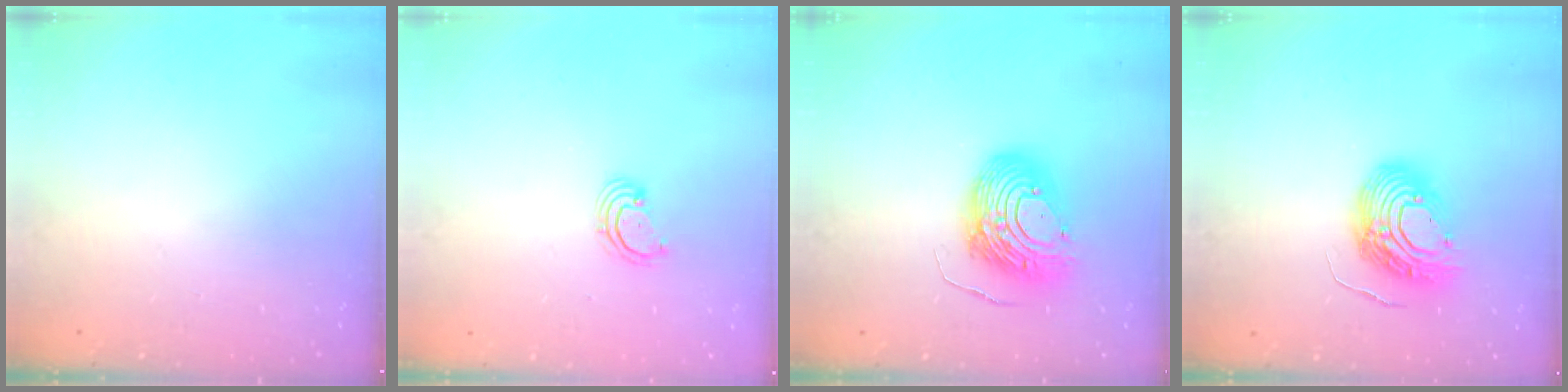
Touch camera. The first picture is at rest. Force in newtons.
{"total": 2.6, "press": 2.6, "slide": 0.3}
{"total": 13.8, "press": 13.7, "slide": 1.3}
{"total": 12.2, "press": 12.0, "slide": 2.4}